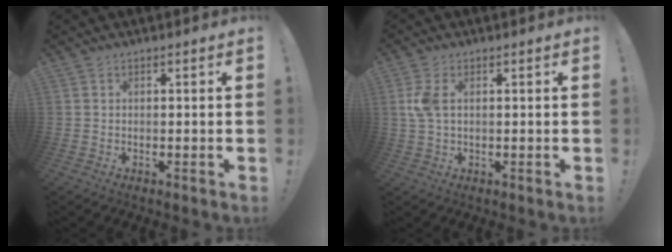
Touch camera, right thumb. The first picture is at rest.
{"total": 4.8, "force": [0.9, 2.5, 4.0], "torque": [-0.077, 0.002, 0.015]}